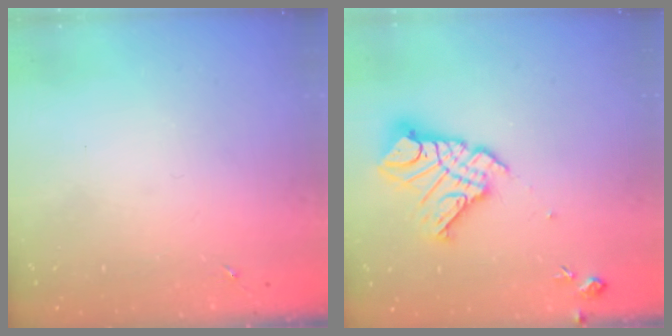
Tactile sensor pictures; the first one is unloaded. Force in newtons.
{"total": 15.2, "press": 15.1, "slide": 1.6}